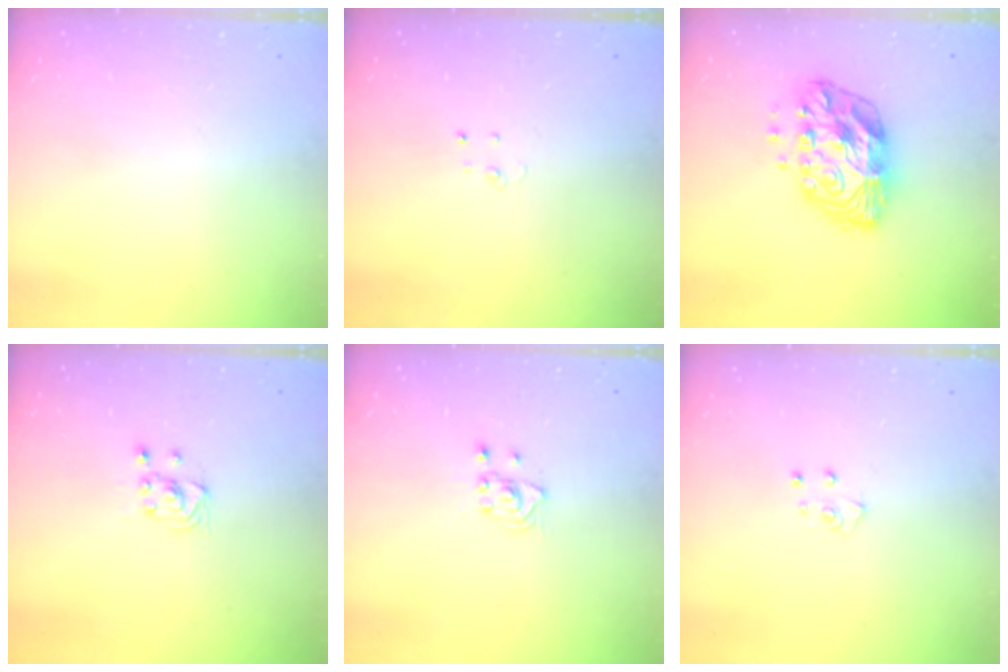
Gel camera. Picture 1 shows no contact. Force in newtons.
{"total": 2.6, "press": 2.6, "slide": 0.2}
{"total": 12.5, "press": 12.5, "slide": 0.9}
{"total": 3.0, "press": 2.8, "slide": 1.1}
{"total": 2.5, "press": 2.4, "slide": 0.9}
{"total": 4.2, "press": 4.1, "slide": 0.4}